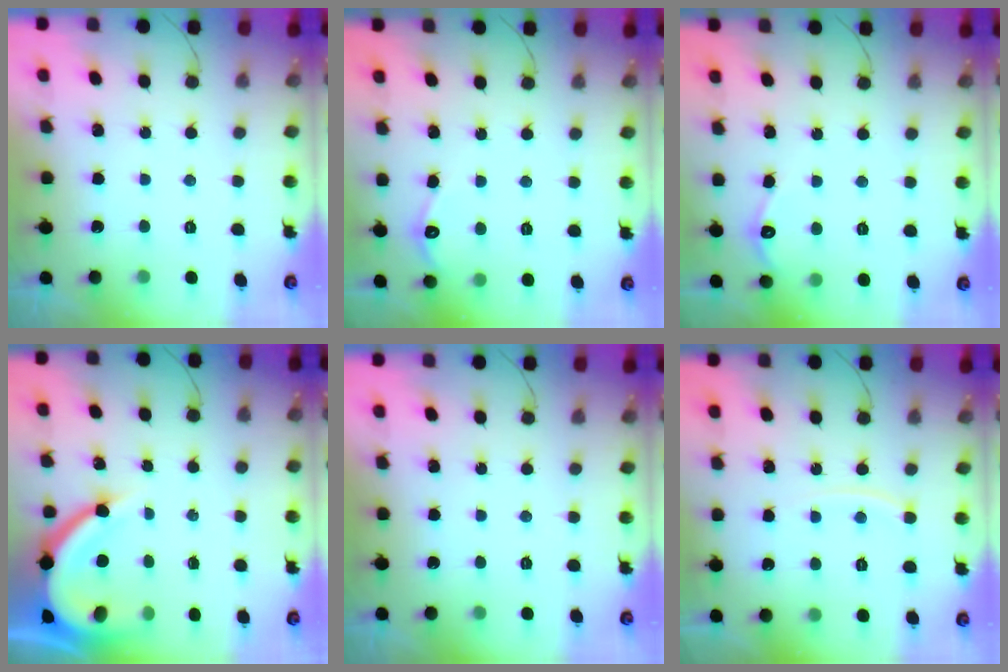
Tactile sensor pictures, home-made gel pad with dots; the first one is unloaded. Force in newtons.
{"total": 3.7, "press": 3.6, "slide": 0.5}
{"total": 3.7, "press": 3.6, "slide": 0.5}
{"total": 11.9, "press": 11.8, "slide": 1.6}
{"total": 0.0}
{"total": 6.6, "press": 6.6, "slide": 0.8}